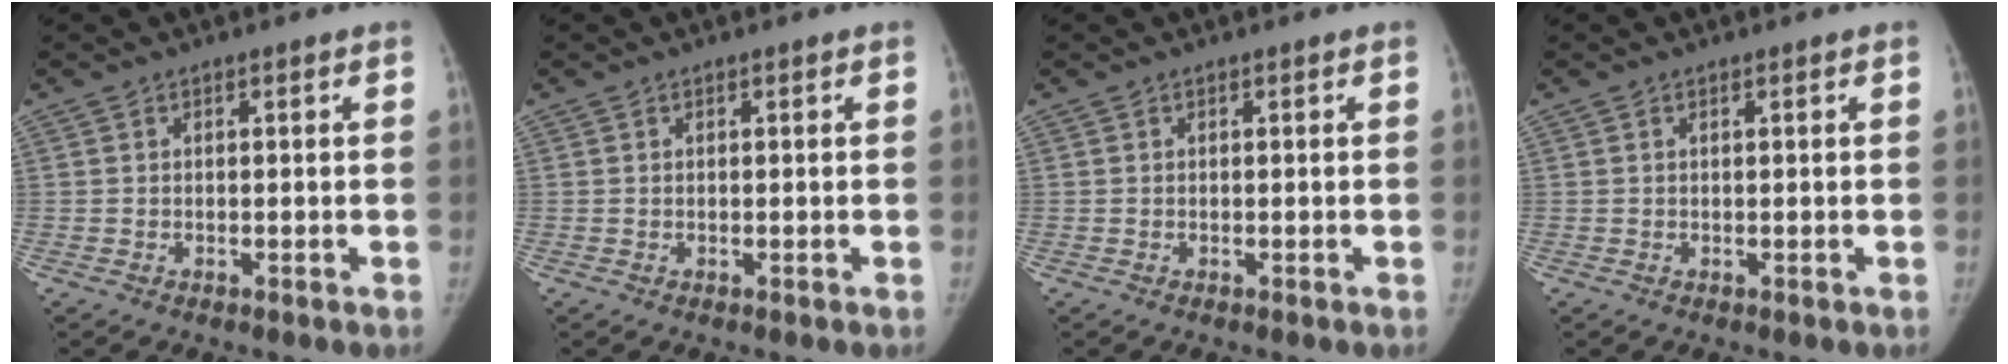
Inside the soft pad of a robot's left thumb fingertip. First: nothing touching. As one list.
[{"total": 0.0}, {"total": 0.0}, {"total": 0.0}]